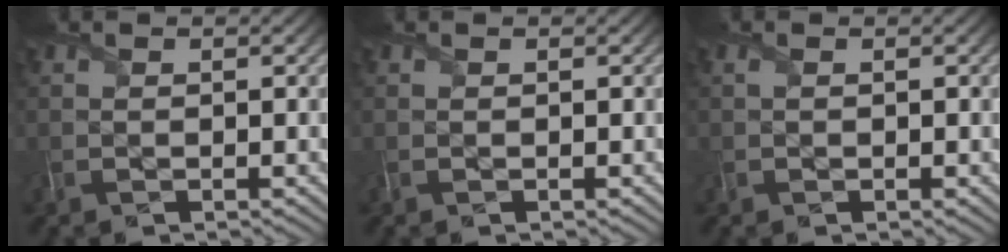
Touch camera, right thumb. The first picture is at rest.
{"total": 0.0}
{"total": 0.7, "force": [0.0, 0.5, 0.4], "torque": [-0.007, 0.000, 0.003]}